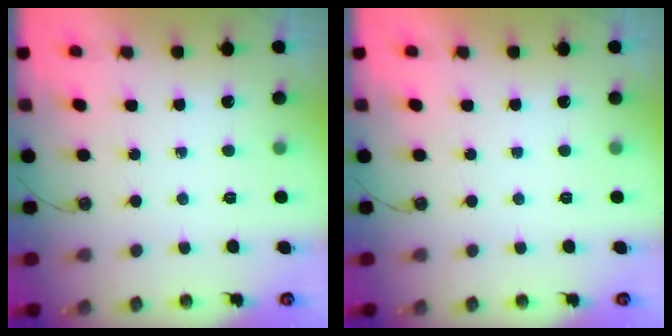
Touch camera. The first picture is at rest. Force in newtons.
{"total": 0.0}